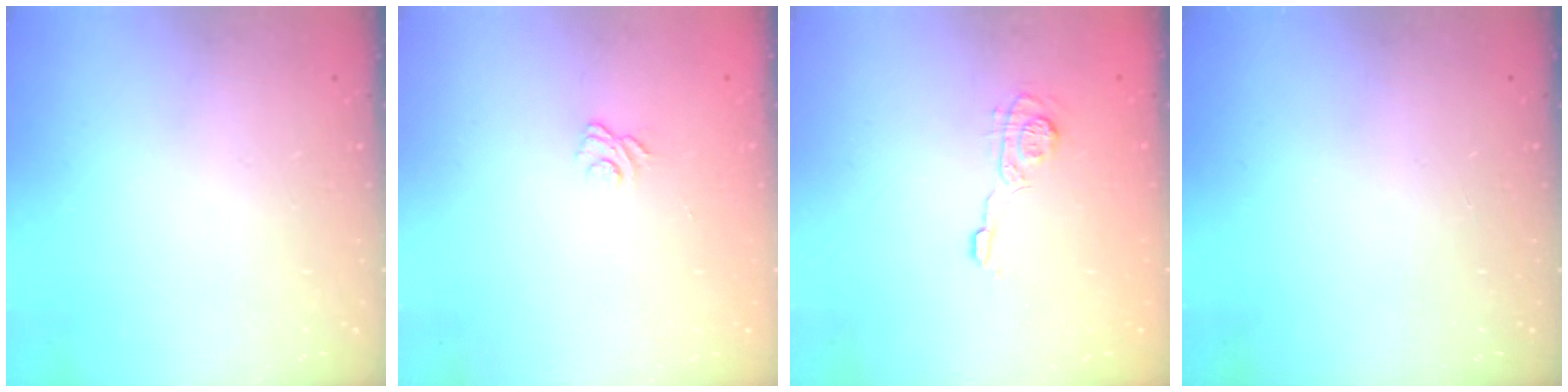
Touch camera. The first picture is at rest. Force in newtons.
{"total": 3.1, "press": 2.8, "slide": 1.3}
{"total": 8.1, "press": 8.1, "slide": 0.7}
{"total": 0.0}